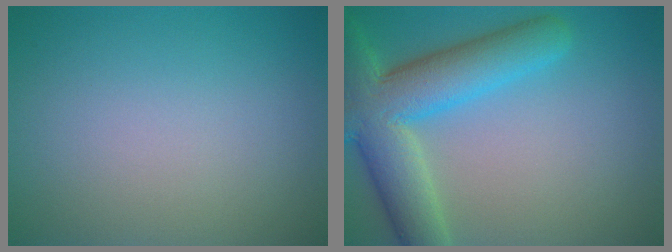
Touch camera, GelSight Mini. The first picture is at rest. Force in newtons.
{"total": 8.8, "press": 8.8, "slide": 0.5}